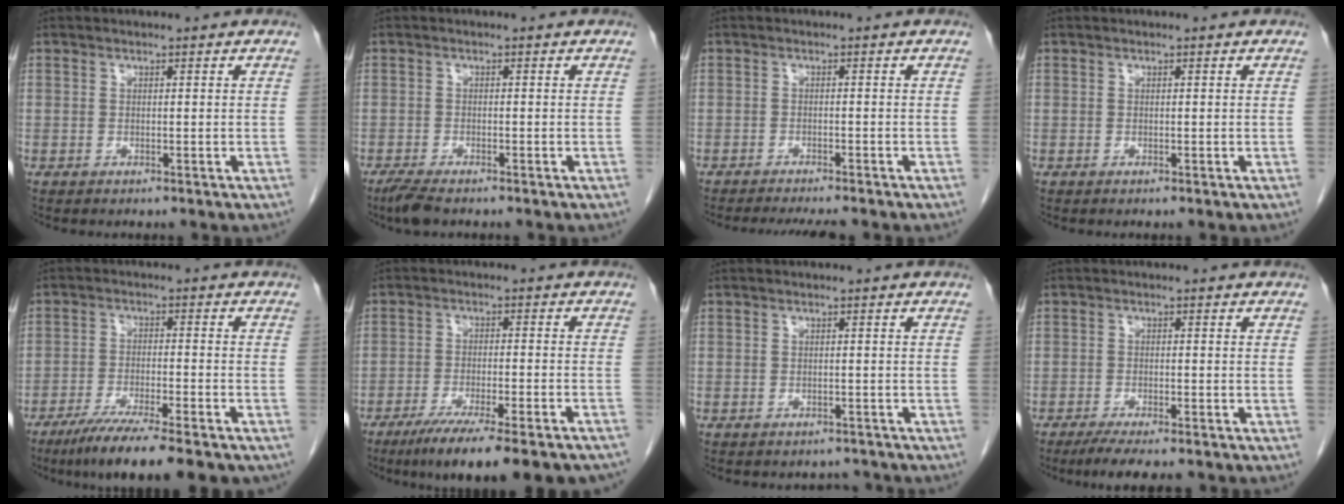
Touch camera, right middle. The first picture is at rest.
{"total": 3.2, "force": [-2.5, 0.7, 1.9], "torque": [-0.044, -0.009, -0.045]}
{"total": 6.8, "force": [-6.0, 0.8, 3.2], "torque": [-0.040, -0.009, -0.086]}
{"total": 0.0}
{"total": 11.5, "force": [-8.8, 1.0, 7.3], "torque": [-0.110, -0.024, -0.136]}
{"total": 16.9, "force": [-13.7, 1.6, 9.8], "torque": [-0.101, -0.023, -0.198]}
{"total": 3.0, "force": [-2.8, 1.3, 0.0], "torque": [0.002, 0.003, -0.036]}
{"total": 6.3, "force": [-5.1, 1.0, 3.5], "torque": [-0.051, -0.011, -0.079]}